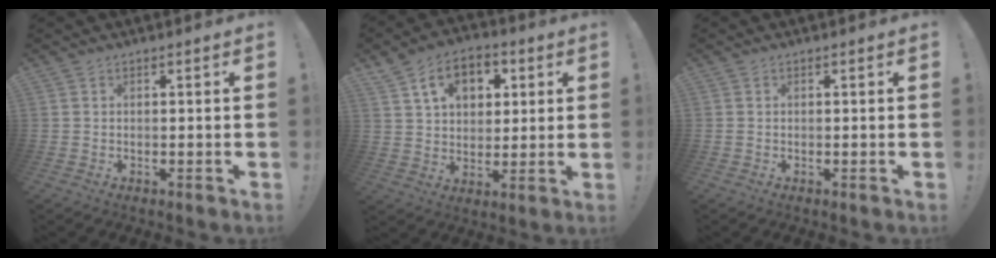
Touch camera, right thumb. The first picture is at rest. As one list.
[{"total": 12.6, "force": [5.5, 9.1, 6.7], "torque": [-0.095, -0.016, 0.103]}, {"total": 0.0}]